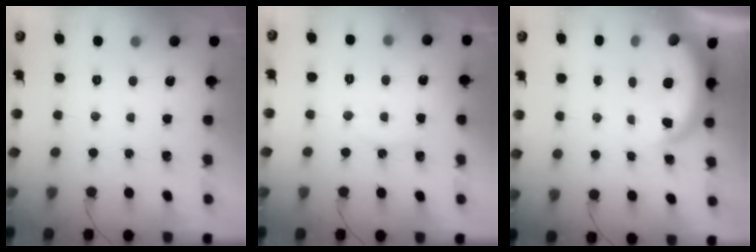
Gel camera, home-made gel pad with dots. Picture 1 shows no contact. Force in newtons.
{"total": 5.7, "press": 5.7, "slide": 0.4}
{"total": 6.5, "press": 6.4, "slide": 0.6}